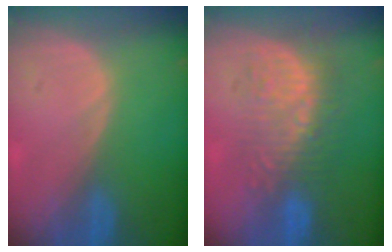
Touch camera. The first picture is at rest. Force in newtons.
{"total": 9.1, "press": 8.4, "slide": 3.5}